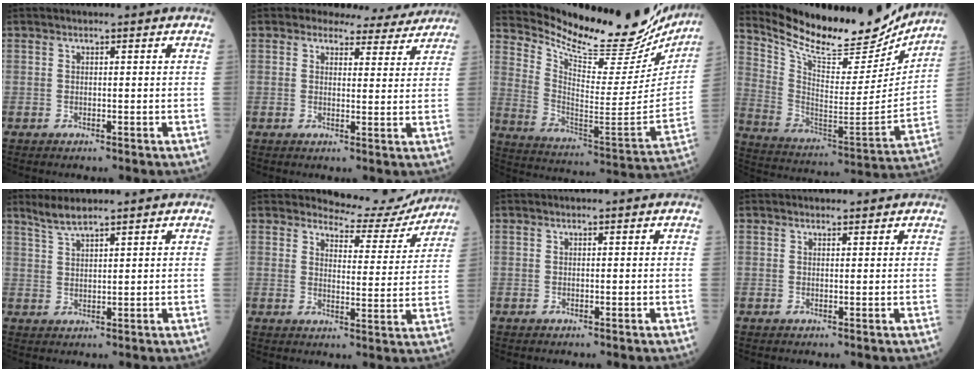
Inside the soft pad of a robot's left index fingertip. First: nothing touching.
{"total": 7.7, "force": [7.2, 2.8, 0.5], "torque": [0.014, -0.002, 0.065]}
{"total": 25.8, "force": [23.4, 5.4, 9.4], "torque": [-0.156, -0.073, 0.326]}
{"total": 21.3, "force": [19.3, 4.9, 7.3], "torque": [-0.143, -0.039, 0.304]}
{"total": 3.2, "force": [2.9, -0.1, 1.4], "torque": [-0.037, 0.009, 0.062]}
{"total": 9.1, "force": [8.9, 1.9, -0.1], "torque": [0.004, -0.023, 0.107]}
{"total": 0.0}
{"total": 1.6, "force": [1.4, 0.5, 0.2], "torque": [-0.006, 0.007, 0.019]}